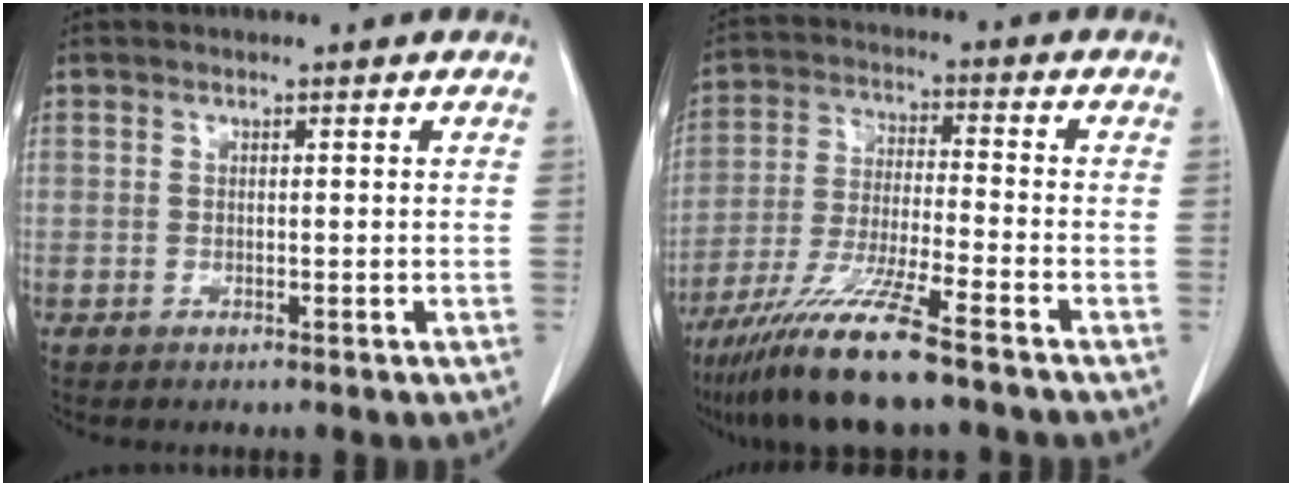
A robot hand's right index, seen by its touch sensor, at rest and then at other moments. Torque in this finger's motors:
{"motor_torque": [1.07, -1.07, 0.71, 0.21]}